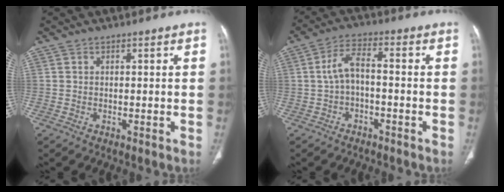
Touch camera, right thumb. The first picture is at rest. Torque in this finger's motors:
{"motor_torque": [-0.31, 0.33, -0.22, -0.14, 0.07]}